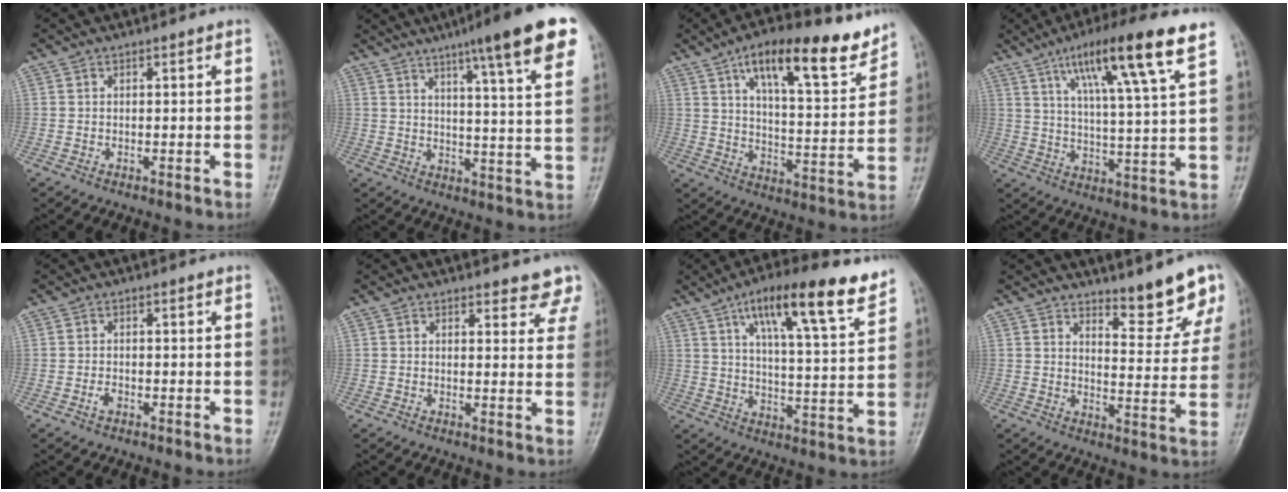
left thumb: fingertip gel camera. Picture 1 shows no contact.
{"total": 18.7, "force": [11.5, 1.9, 14.6], "torque": [-0.188, -0.037, 0.147]}
{"total": 18.0, "force": [11.4, 5.7, 12.7], "torque": [-0.158, -0.051, 0.180]}
{"total": 16.6, "force": [9.3, 1.7, 13.6], "torque": [-0.220, -0.029, 0.151]}
{"total": 1.3, "force": [-0.6, 0.8, 0.9], "torque": [-0.018, 0.005, -0.012]}
{"total": 6.9, "force": [6.2, 2.4, 1.8], "torque": [0.022, -0.028, 0.048]}
{"total": 17.2, "force": [10.7, 3.9, 12.8], "torque": [-0.177, -0.042, 0.169]}
{"total": 9.5, "force": [7.7, 2.3, 5.0], "torque": [-0.034, -0.066, 0.107]}